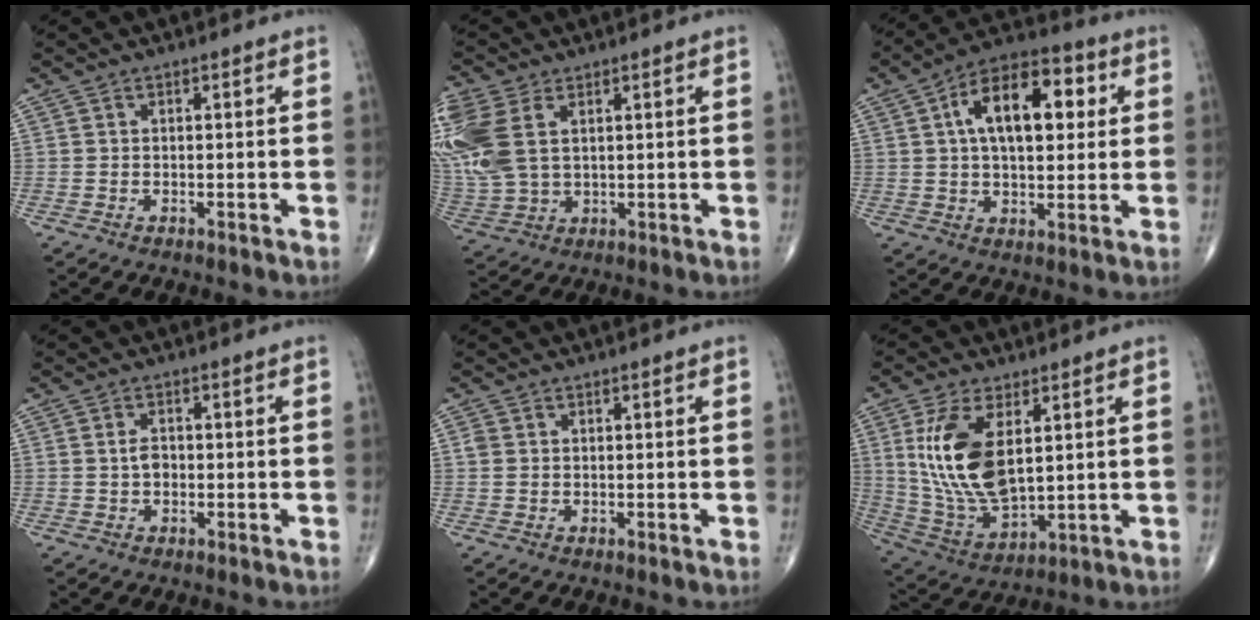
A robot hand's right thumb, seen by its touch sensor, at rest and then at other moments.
{"total": 16.1, "force": [4.4, 10.3, 11.6], "torque": [-0.316, 0.001, 0.094]}
{"total": 15.6, "force": [3.6, 8.3, 12.7], "torque": [-0.178, 0.019, 0.051]}
{"total": 2.2, "force": [-0.2, 1.5, 1.5], "torque": [-0.023, 0.004, -0.008]}
{"total": 1.4, "force": [0.2, 1.2, 0.7], "torque": [-0.014, 0.003, 0.005]}
{"total": 16.3, "force": [3.9, 8.1, 13.6], "torque": [-0.267, -0.023, 0.089]}